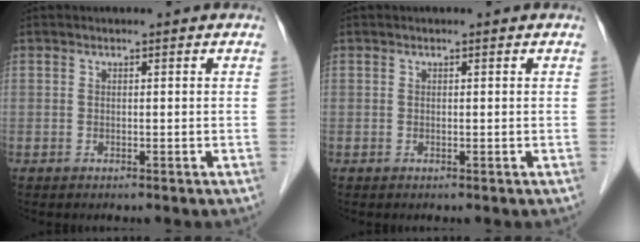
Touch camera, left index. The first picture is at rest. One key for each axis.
{"total": 0.0}